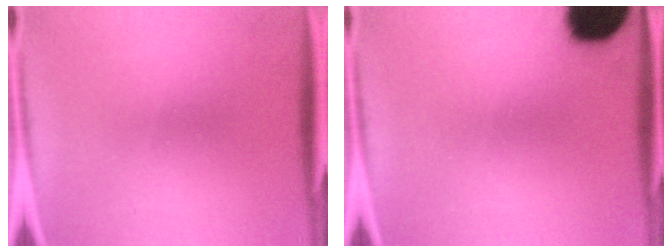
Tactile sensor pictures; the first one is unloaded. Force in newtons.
{"total": 17.2}